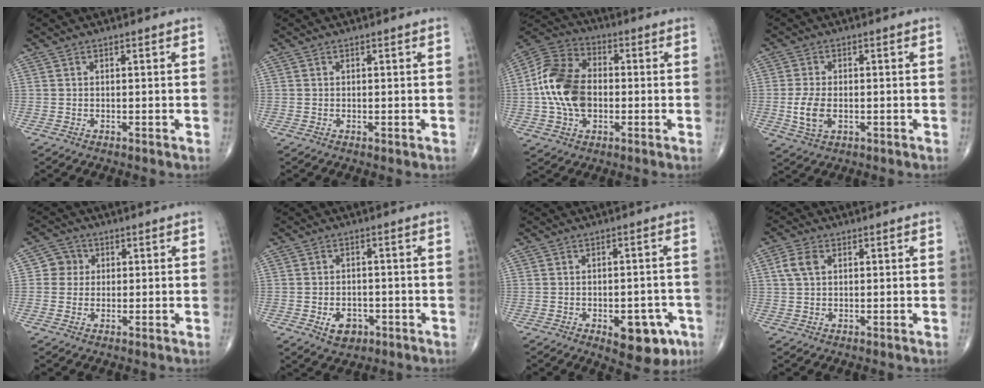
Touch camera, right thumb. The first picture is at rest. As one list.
[{"total": 0.0}, {"total": 15.2, "force": [-1.0, 10.1, 11.3], "torque": [-0.215, 0.025, -0.023]}, {"total": 5.6, "force": [-0.9, 3.3, 4.4], "torque": [-0.093, -0.003, -0.014]}, {"total": 3.8, "force": [0.6, 3.7, 0.6], "torque": [0.018, 0.006, 0.000]}, {"total": 5.2, "force": [-1.9, 3.8, 3.0], "torque": [-0.030, 0.009, -0.021]}, {"total": 9.7, "force": [-4.4, 4.9, 7.2], "torque": [-0.063, 0.022, -0.046]}, {"total": 3.9, "force": [1.1, 2.6, 2.7], "torque": [-0.061, 0.007, 0.021]}]